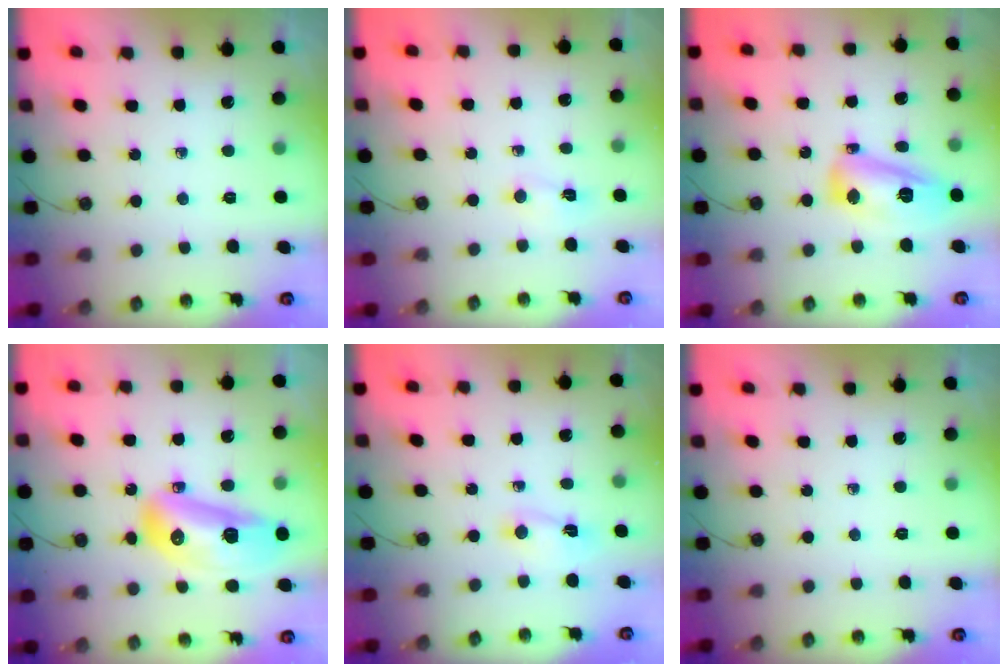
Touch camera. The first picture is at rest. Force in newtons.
{"total": 2.8, "press": 2.7, "slide": 0.7}
{"total": 13.6, "press": 13.6, "slide": 1.4}
{"total": 17.5, "press": 17.4, "slide": 2.0}
{"total": 1.8, "press": 1.8, "slide": 0.3}
{"total": 0.0}